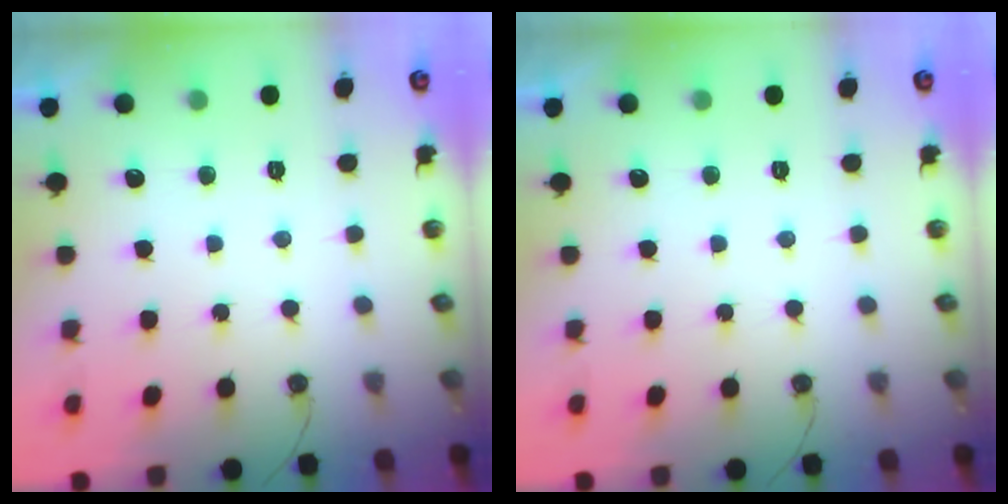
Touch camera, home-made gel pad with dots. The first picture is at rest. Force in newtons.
{"total": 0.0}